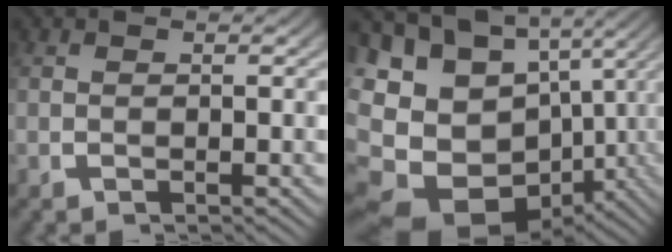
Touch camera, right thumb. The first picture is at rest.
{"total": 18.7, "force": [-2.3, 14.3, 11.9], "torque": [-0.238, -0.069, -0.012]}